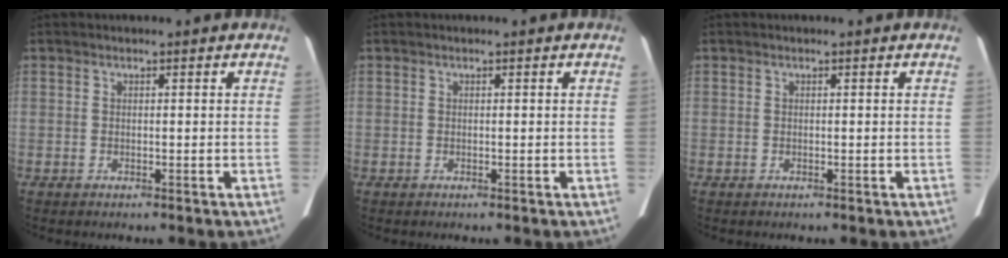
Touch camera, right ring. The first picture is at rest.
{"total": 0.0}
{"total": 0.0}